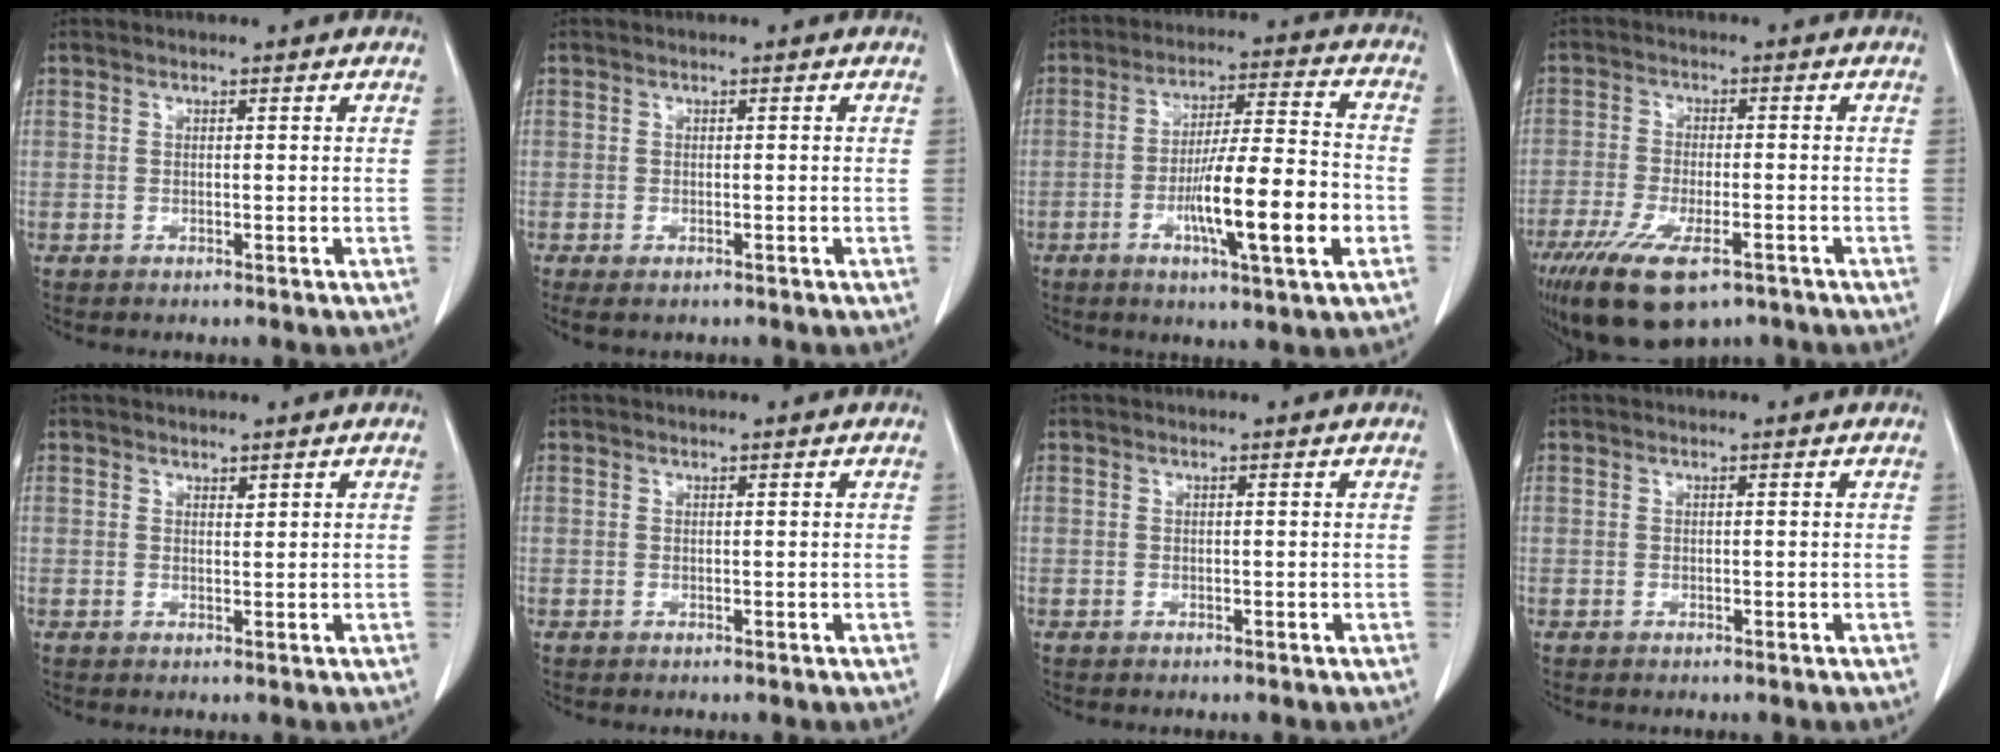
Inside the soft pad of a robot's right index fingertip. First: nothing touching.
{"total": 1.9, "force": [-1.3, 0.8, 1.1], "torque": [-0.017, -0.004, -0.014]}
{"total": 12.8, "force": [-3.8, 0.8, 12.2], "torque": [-0.202, -0.003, -0.061]}
{"total": 13.2, "force": [-8.6, 4.4, 9.0], "torque": [-0.176, -0.029, -0.138]}
{"total": 0.7, "force": [0.6, 0.3, 0.2], "torque": [-0.003, -0.005, 0.011]}
{"total": 0.0}
{"total": 0.0}
{"total": 0.0}